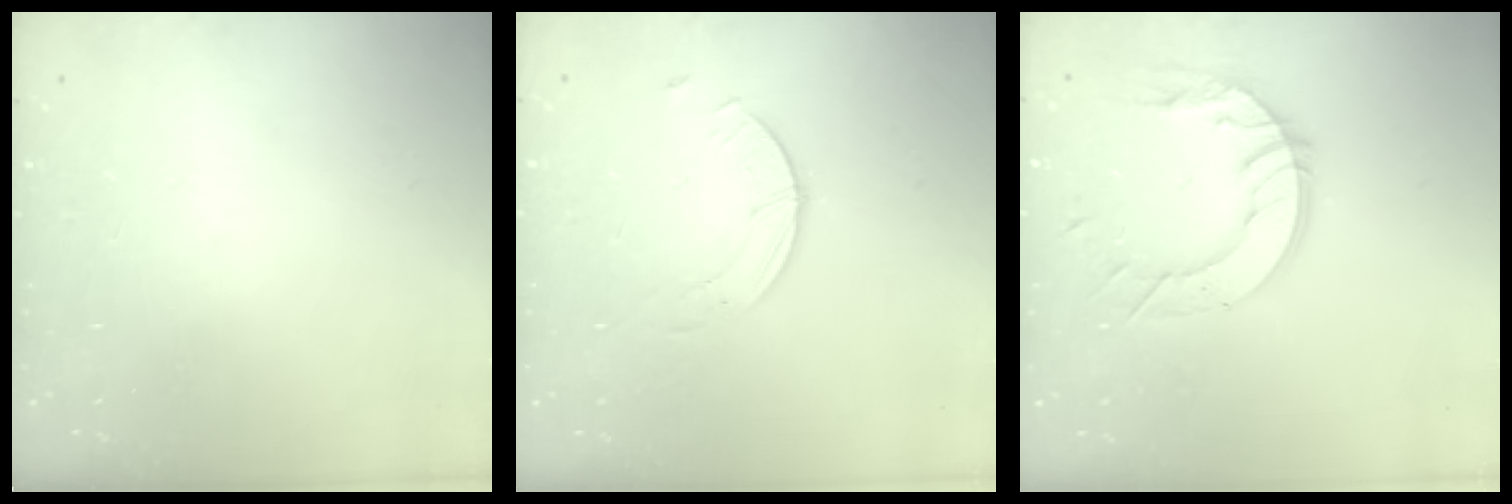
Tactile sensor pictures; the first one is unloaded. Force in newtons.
{"total": 2.5, "press": 2.5, "slide": 0.3}
{"total": 11.6, "press": 11.6, "slide": 1.2}